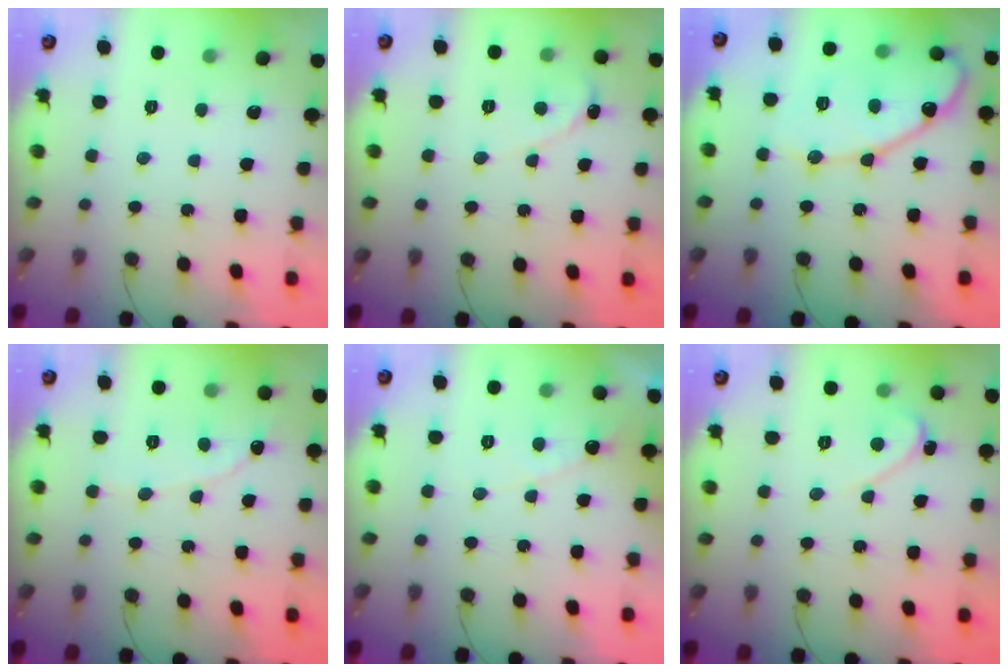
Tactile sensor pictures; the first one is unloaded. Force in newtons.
{"total": 0.0}
{"total": 14.0, "press": 14.0, "slide": 1.3}
{"total": 2.2, "press": 2.2, "slide": 0.2}
{"total": 5.9, "press": 5.9, "slide": 0.5}
{"total": 2.1, "press": 2.1, "slide": 0.2}